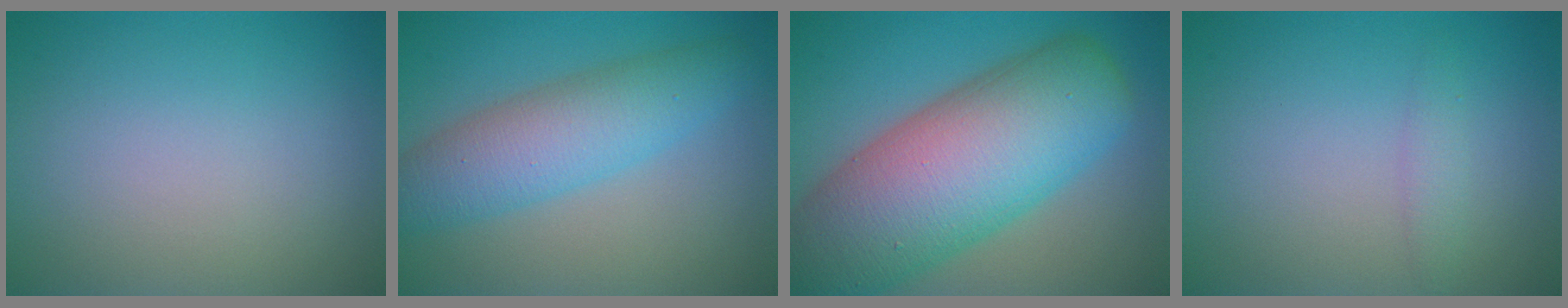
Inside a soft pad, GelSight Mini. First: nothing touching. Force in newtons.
{"total": 6.2, "press": 6.2, "slide": 0.2}
{"total": 15.2, "press": 15.1, "slide": 0.6}
{"total": 1.3, "press": 1.3, "slide": 0.0}